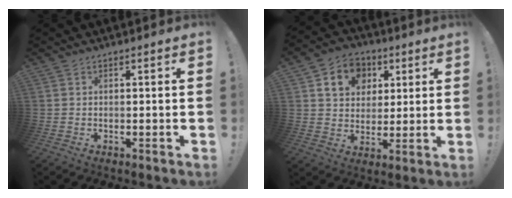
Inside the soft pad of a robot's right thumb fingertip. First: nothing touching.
{"total": 12.5, "force": [5.0, 10.3, 5.1], "torque": [-0.072, -0.016, 0.100]}